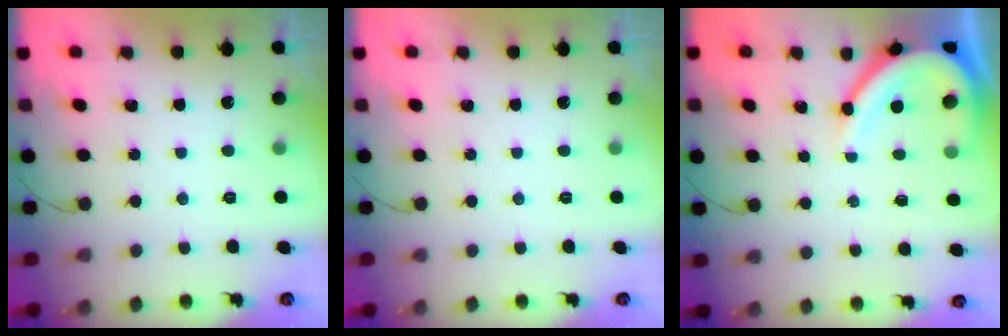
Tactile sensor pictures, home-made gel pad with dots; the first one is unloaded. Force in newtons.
{"total": 0.0}
{"total": 10.7, "press": 10.7, "slide": 0.9}